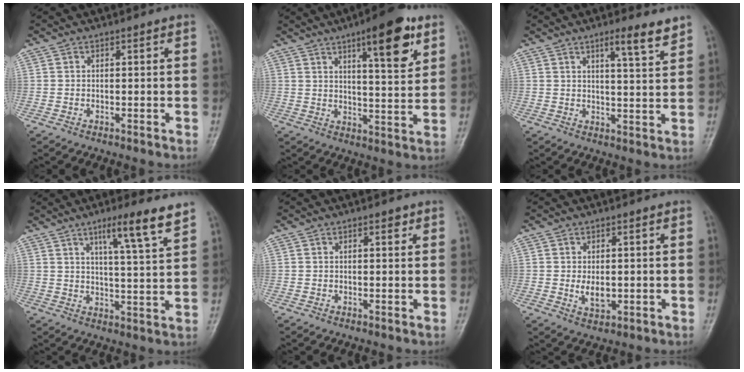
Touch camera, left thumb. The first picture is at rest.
{"total": 12.8, "force": [6.9, 3.4, 10.3], "torque": [-0.127, -0.035, 0.098]}
{"total": 6.0, "force": [4.2, 0.5, 4.2], "torque": [-0.057, -0.033, 0.062]}
{"total": 9.6, "force": [6.2, 0.5, 7.3], "torque": [-0.110, -0.035, 0.095]}
{"total": 1.5, "force": [0.9, 0.5, 1.1], "torque": [-0.012, -0.002, 0.011]}
{"total": 3.7, "force": [0.0, 2.1, 3.1], "torque": [-0.044, -0.007, 0.006]}